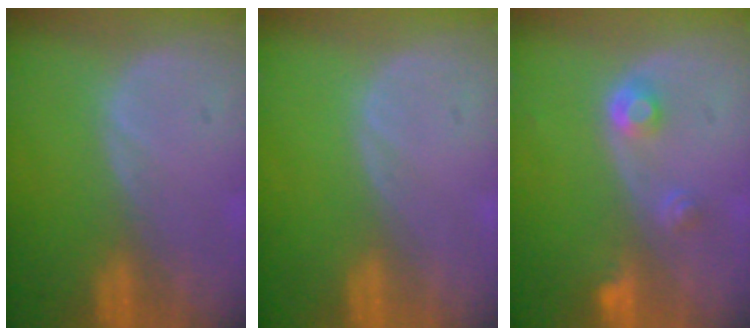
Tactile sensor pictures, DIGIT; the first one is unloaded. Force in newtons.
{"total": 0.0}
{"total": 2.9, "press": 2.7, "slide": 1.0}